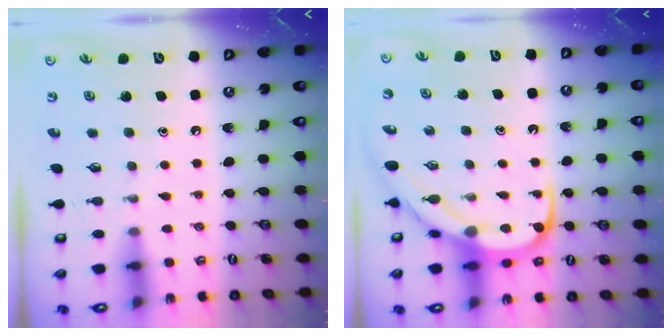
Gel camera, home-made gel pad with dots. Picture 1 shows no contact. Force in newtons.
{"total": 10.1, "press": 10.0, "slide": 1.2}